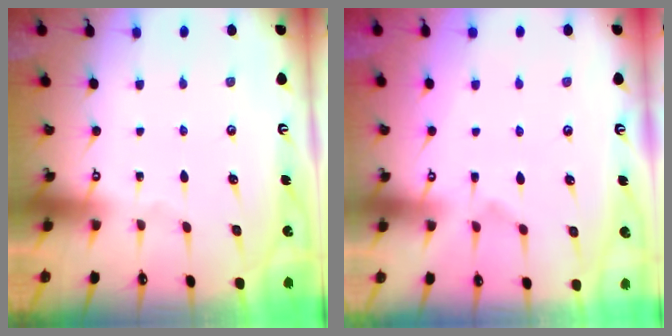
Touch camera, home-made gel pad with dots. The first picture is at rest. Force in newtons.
{"total": 2.3, "press": 2.0, "slide": 1.1}